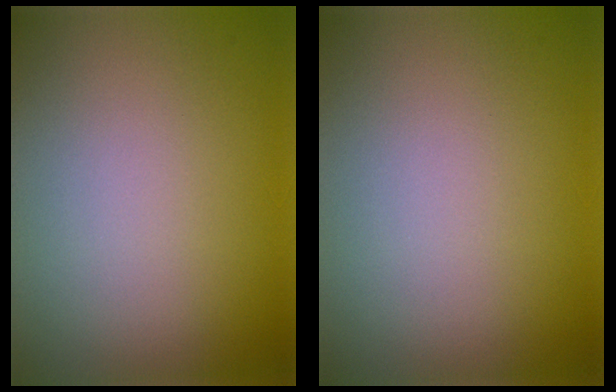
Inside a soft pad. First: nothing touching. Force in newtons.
{"total": 0.0}